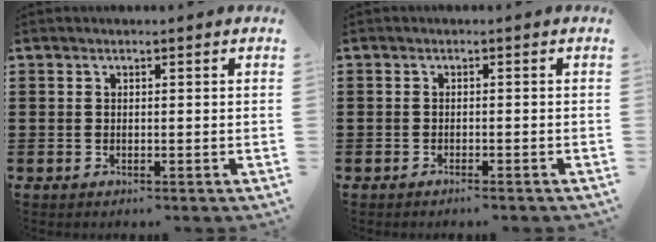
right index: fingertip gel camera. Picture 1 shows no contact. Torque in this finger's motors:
{"motor_torque": [0.81, 0.88, -0.53, -0.07]}